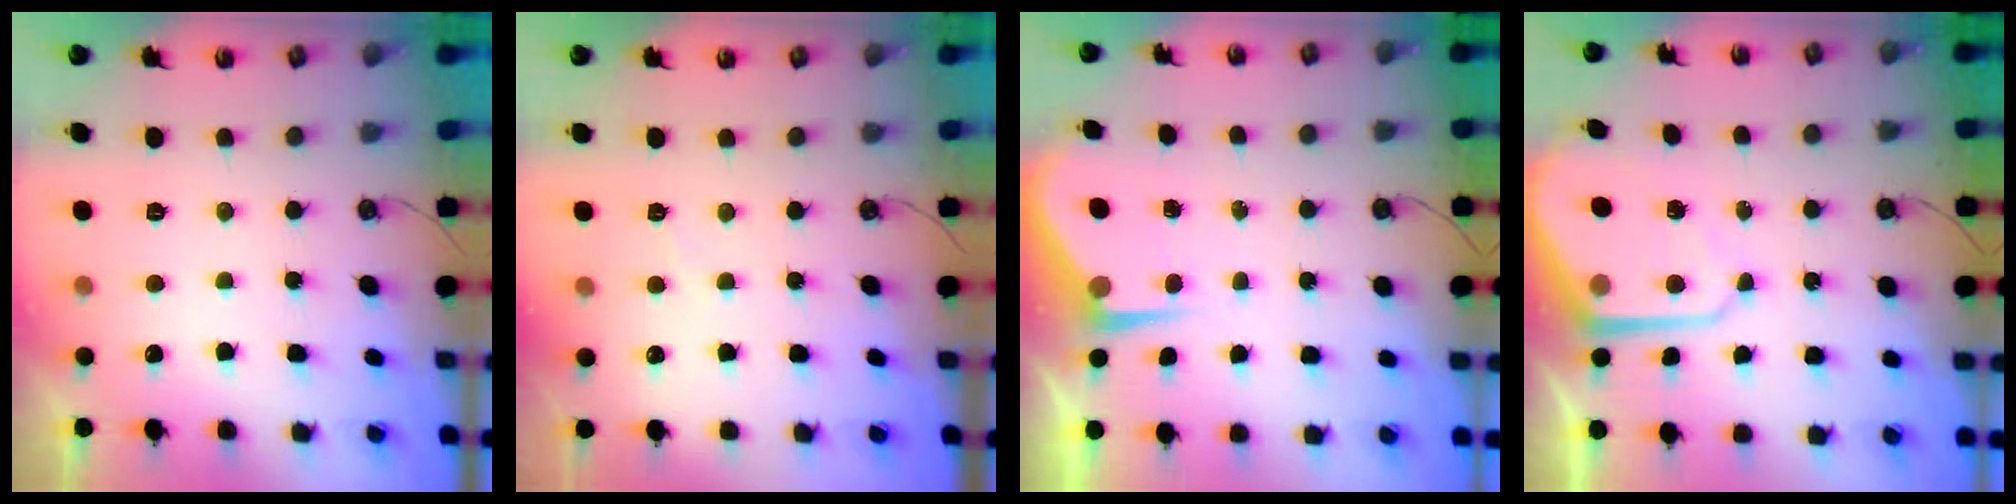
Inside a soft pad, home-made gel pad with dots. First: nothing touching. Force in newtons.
{"total": 2.8, "press": 2.8, "slide": 0.4}
{"total": 4.9, "press": 4.9, "slide": 0.2}
{"total": 9.7, "press": 9.7, "slide": 0.7}